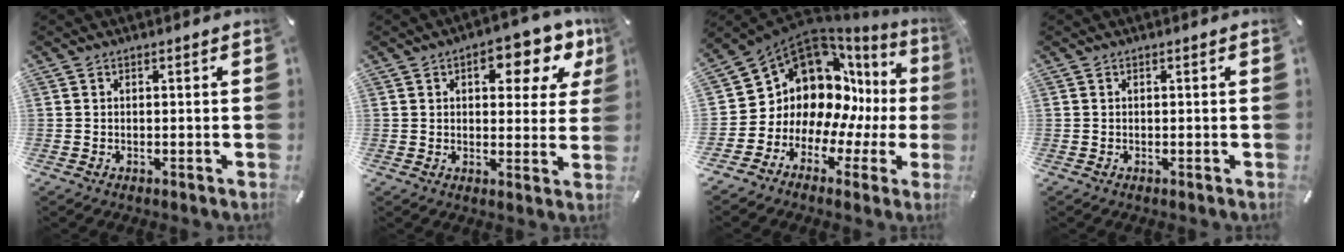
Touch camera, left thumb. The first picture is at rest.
{"total": 9.6, "force": [4.3, 5.4, 6.6], "torque": [-0.068, -0.021, 0.064]}
{"total": 13.9, "force": [4.7, 10.9, 7.3], "torque": [-0.142, -0.080, 0.089]}
{"total": 0.0}